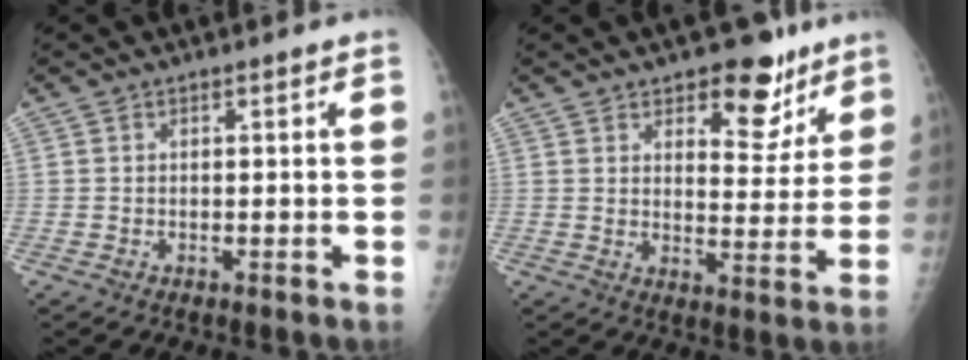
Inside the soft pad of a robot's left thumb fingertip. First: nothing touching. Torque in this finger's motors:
{"motor_torque": [-0.06, -0.06, -0.09, -0.10, 0.06]}